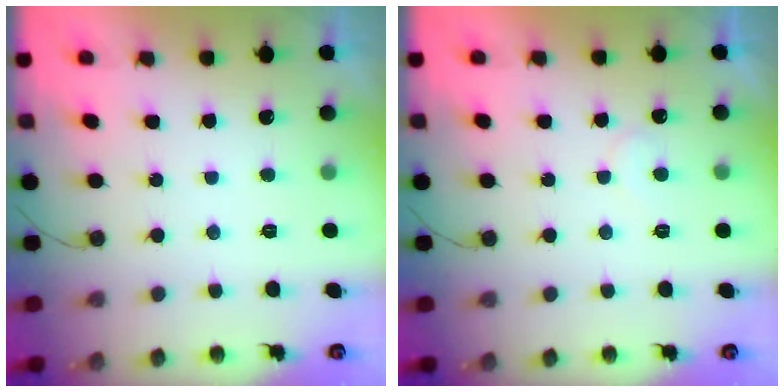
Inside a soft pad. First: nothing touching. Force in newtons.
{"total": 6.4, "press": 6.3, "slide": 0.5}